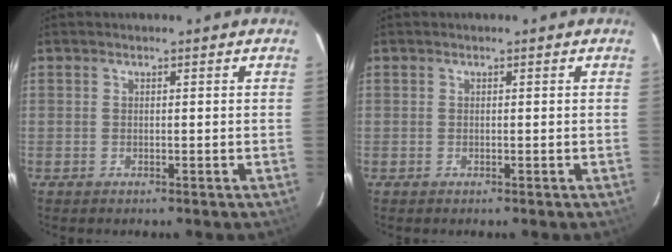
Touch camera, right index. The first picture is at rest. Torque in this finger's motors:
{"motor_torque": [0.00, 0.00, 0.00, 0.00]}